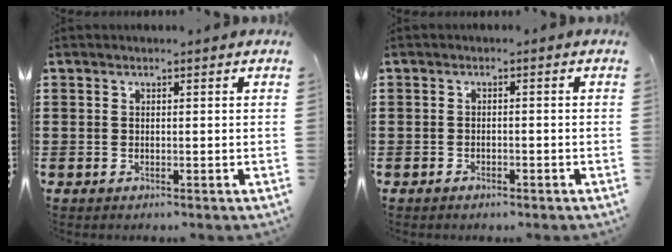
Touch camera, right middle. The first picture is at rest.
{"total": 1.0, "force": [-1.0, 0.2, 0.2], "torque": [-0.008, -0.002, -0.020]}